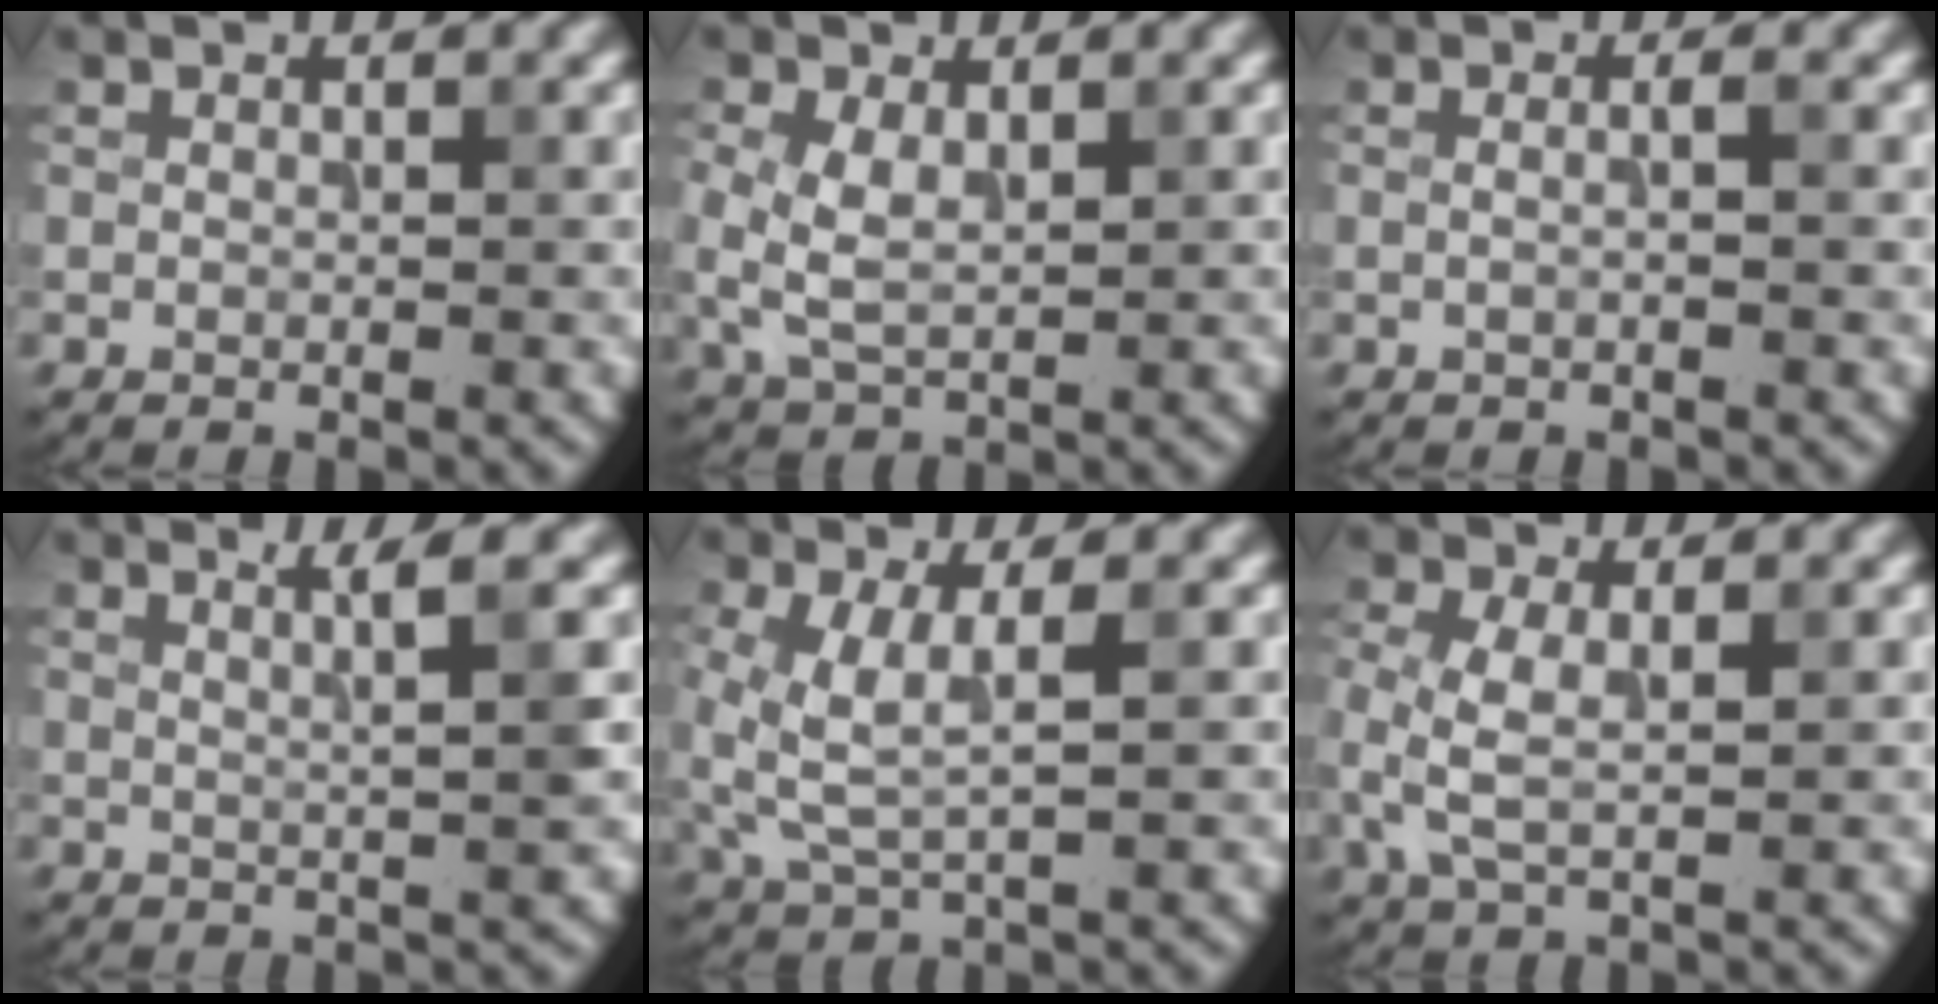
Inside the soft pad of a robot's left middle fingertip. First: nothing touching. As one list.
[{"total": 3.7, "force": [0.2, 2.1, 3.0], "torque": [-0.078, 0.004, 0.009]}, {"total": 1.2, "force": [0.2, 0.3, 1.1], "torque": [-0.015, -0.008, -0.008]}, {"total": 2.8, "force": [1.4, 0.4, 2.4], "torque": [-0.027, 0.007, 0.013]}, {"total": 4.4, "force": [0.3, 1.9, 4.0], "torque": [-0.103, -0.004, 0.010]}, {"total": 3.6, "force": [-0.2, 1.8, 3.1], "torque": [-0.086, 0.000, -0.004]}]